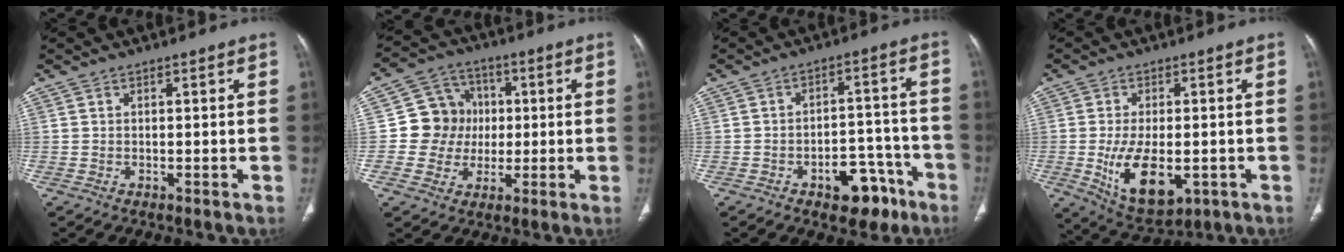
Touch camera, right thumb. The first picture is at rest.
{"total": 10.4, "force": [0.2, 9.8, 3.6], "torque": [-0.013, 0.015, -0.002]}
{"total": 10.0, "force": [-5.8, 5.8, 5.8], "torque": [-0.043, 0.053, -0.073]}
{"total": 12.0, "force": [-2.7, 6.2, 9.9], "torque": [-0.160, -0.012, -0.028]}